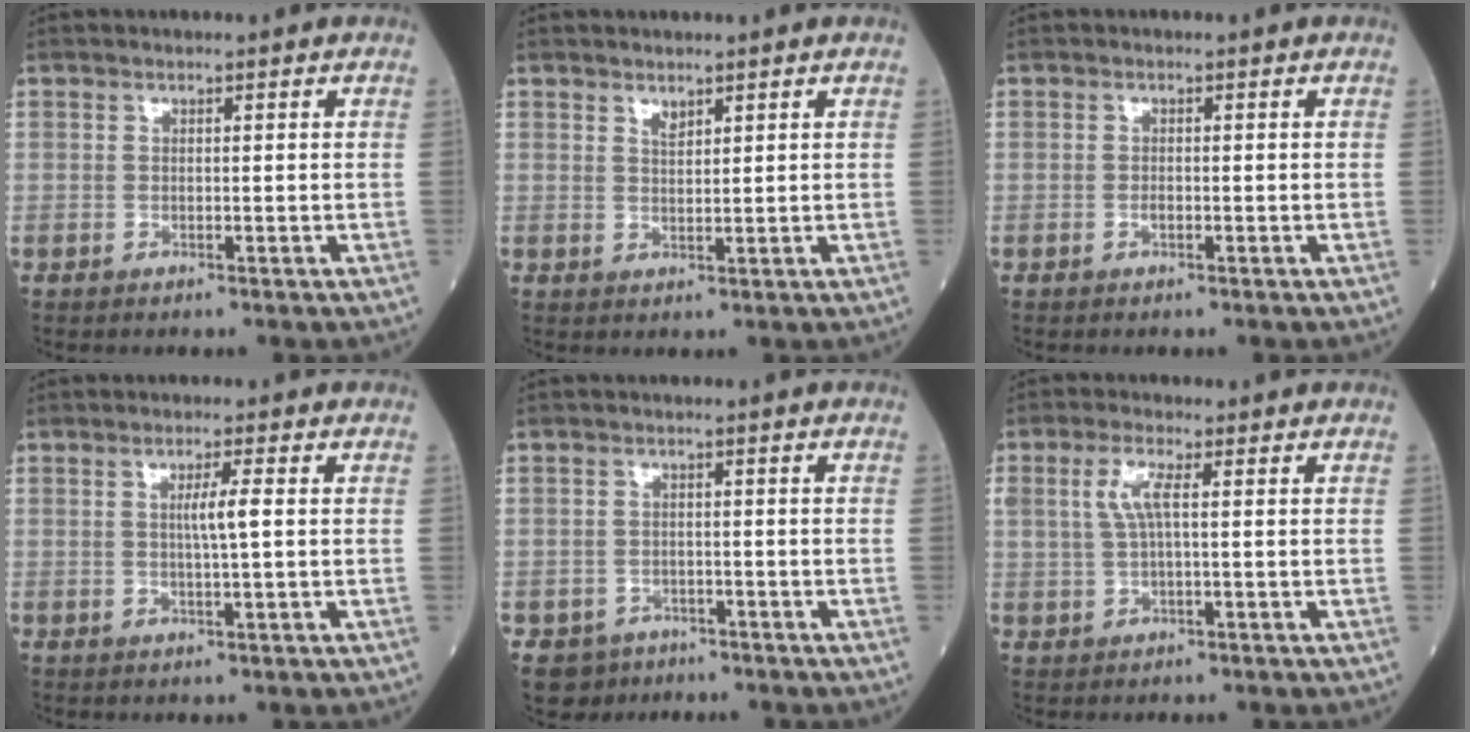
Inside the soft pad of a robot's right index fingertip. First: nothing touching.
{"total": 1.5, "force": [1.2, 0.5, 0.7], "torque": [-0.013, -0.003, 0.022]}
{"total": 0.7, "force": [-0.3, 0.3, 0.5], "torque": [-0.013, 0.000, -0.006]}
{"total": 3.4, "force": [0.5, -0.5, 3.3], "torque": [-0.063, -0.003, 0.007]}
{"total": 3.9, "force": [-2.5, 3.0, 0.1], "torque": [-0.001, 0.008, -0.034]}
{"total": 3.8, "force": [0.8, 0.8, 3.6], "torque": [-0.081, 0.010, 0.017]}